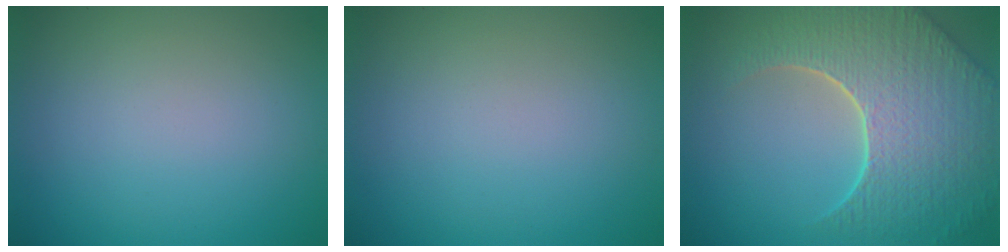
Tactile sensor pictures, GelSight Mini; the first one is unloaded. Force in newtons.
{"total": 0.0}
{"total": 8.6, "press": 6.1, "slide": 6.1}